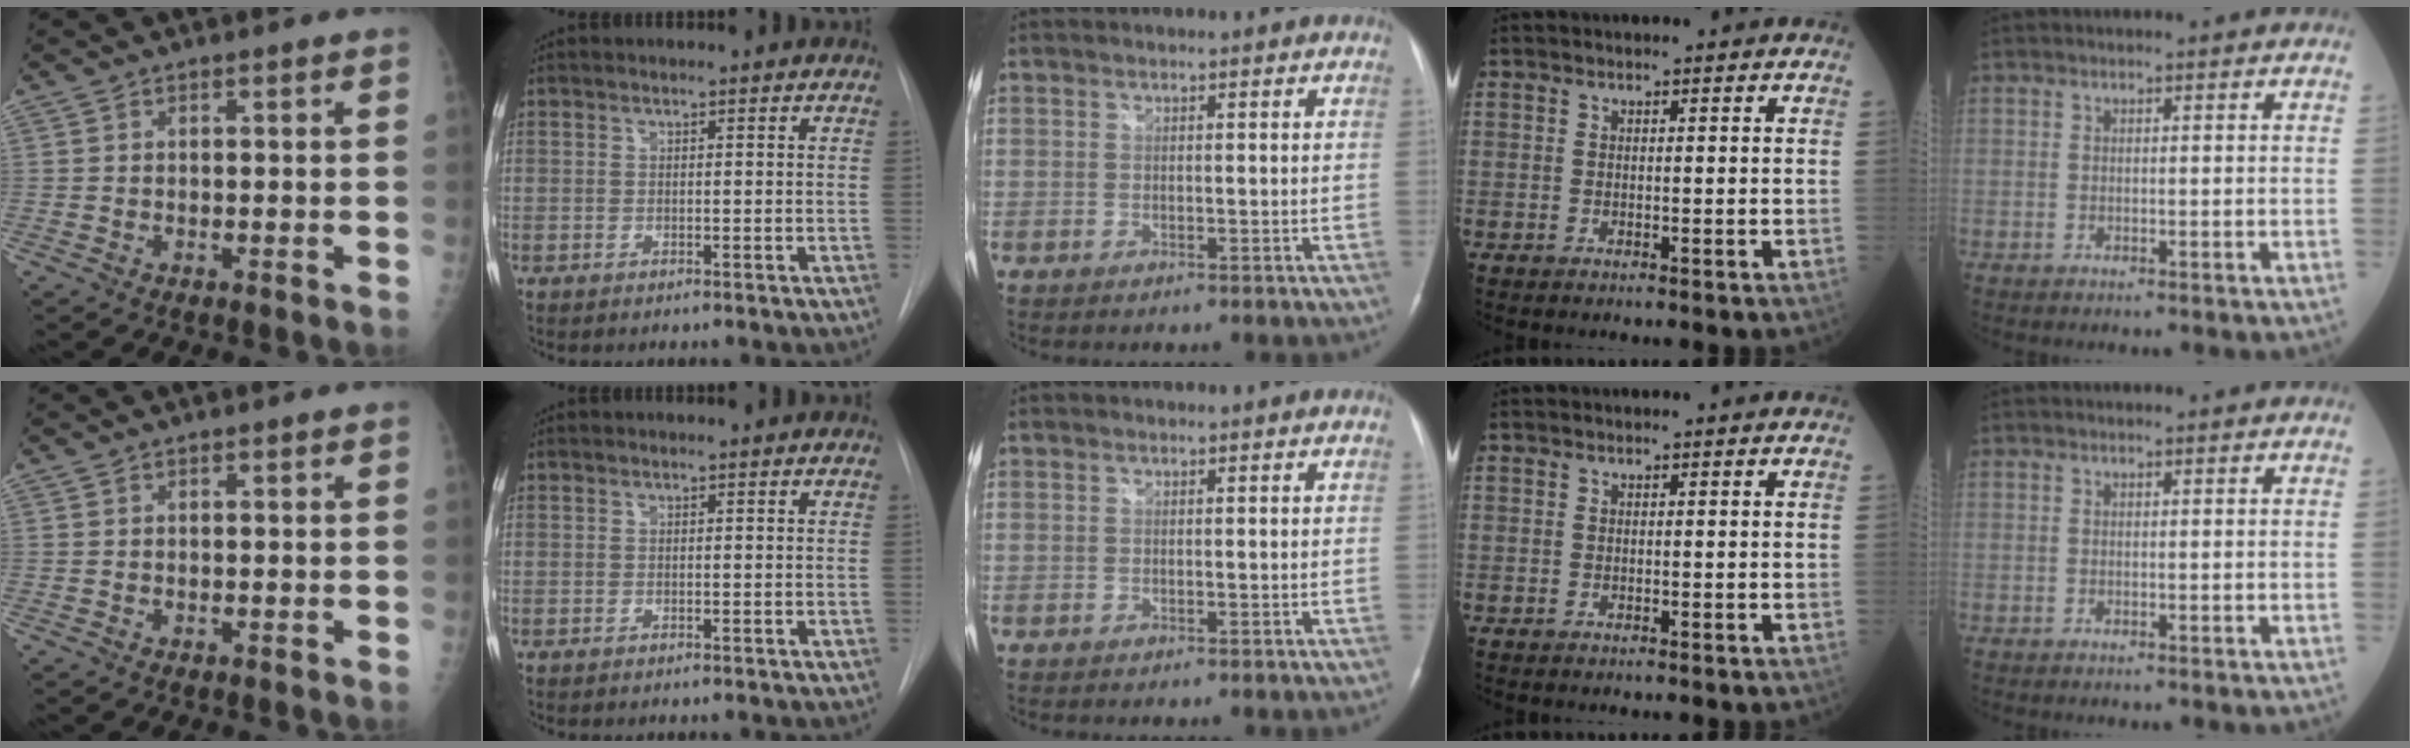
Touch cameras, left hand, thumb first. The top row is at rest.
{}